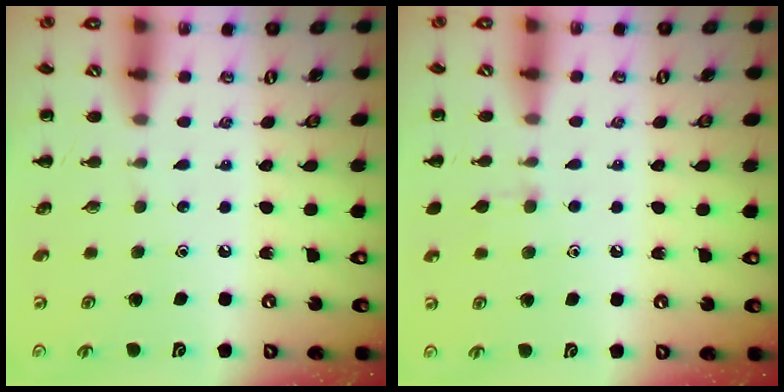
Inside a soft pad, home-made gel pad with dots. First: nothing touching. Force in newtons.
{"total": 5.8, "press": 5.5, "slide": 2.0}